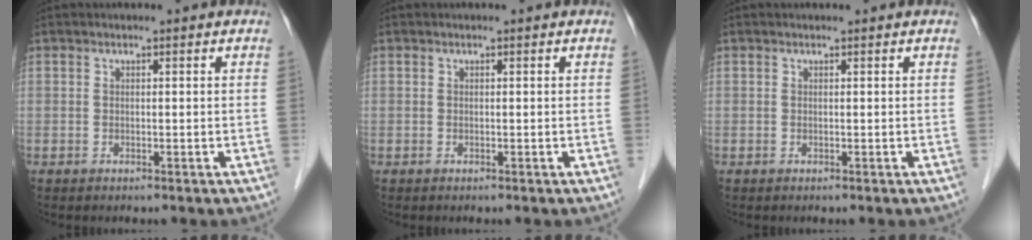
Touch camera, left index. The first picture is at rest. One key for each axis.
{"total": 0.0}
{"total": 0.0}